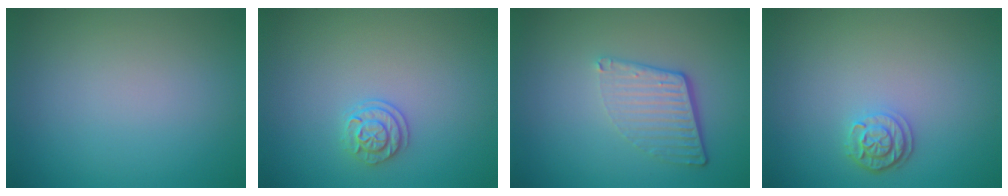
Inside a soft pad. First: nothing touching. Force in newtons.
{"total": 1.9, "press": 1.7, "slide": 0.8}
{"total": 4.2, "press": 2.7, "slide": 3.2}
{"total": 2.2, "press": 1.9, "slide": 1.1}